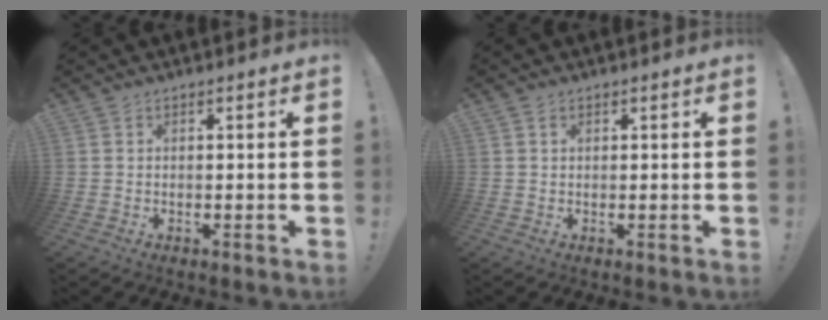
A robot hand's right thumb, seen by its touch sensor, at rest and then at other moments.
{"total": 0.9, "force": [0.4, 0.8, -0.1], "torque": [0.009, 0.000, 0.007]}